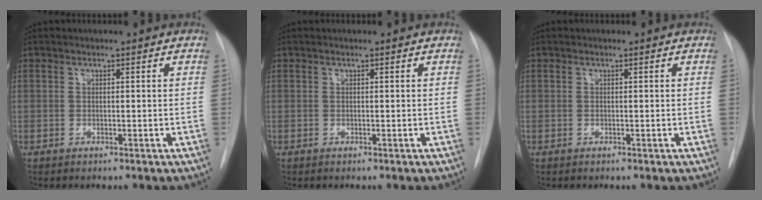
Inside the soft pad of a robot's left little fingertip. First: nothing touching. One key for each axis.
{"total": 0.0}
{"total": 0.0}